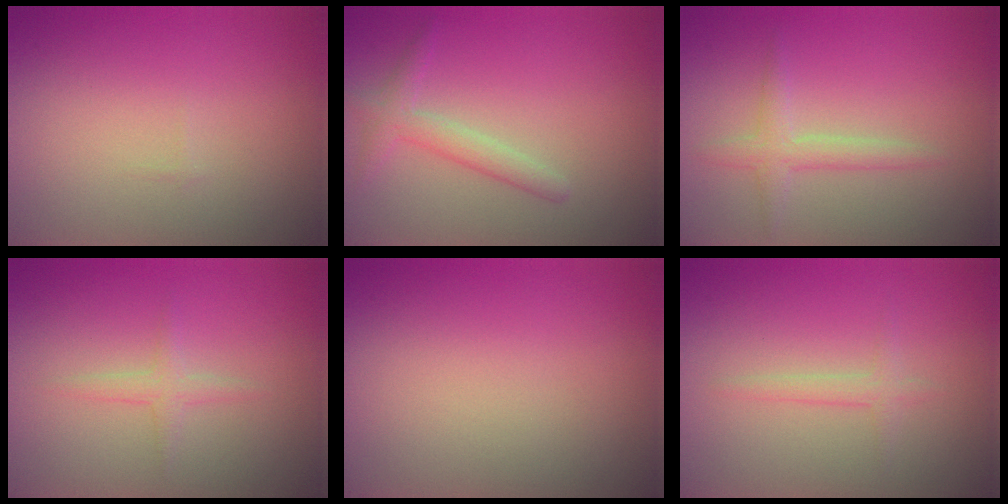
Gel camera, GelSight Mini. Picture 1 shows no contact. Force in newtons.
{"total": 2.1, "press": 2.1, "slide": 0.1}
{"total": 2.0, "press": 2.0, "slide": 0.1}
{"total": 1.3, "press": 1.3, "slide": 0.1}
{"total": 0.0}
{"total": 1.2, "press": 1.2, "slide": 0.1}